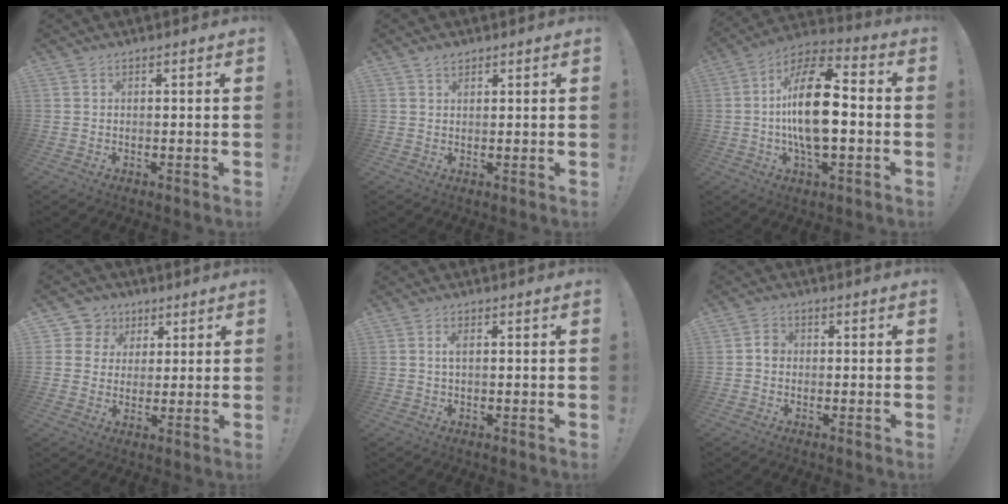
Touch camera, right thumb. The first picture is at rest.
{"total": 1.8, "force": [1.4, 1.0, 0.6], "torque": [-0.010, -0.005, 0.026]}
{"total": 19.8, "force": [-1.2, 8.9, 17.6], "torque": [-0.316, 0.011, -0.026]}
{"total": 7.4, "force": [2.5, 6.9, 1.1], "torque": [-0.014, -0.015, 0.053]}
{"total": 1.9, "force": [0.4, 0.7, 1.7], "torque": [-0.029, 0.001, 0.004]}
{"total": 2.6, "force": [-0.5, 2.2, 1.5], "torque": [-0.020, 0.008, -0.010]}